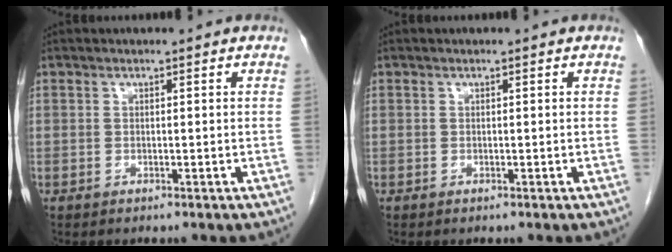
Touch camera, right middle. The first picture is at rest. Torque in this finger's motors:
{"motor_torque": [-0.08, 0.23, -0.04, -0.01]}